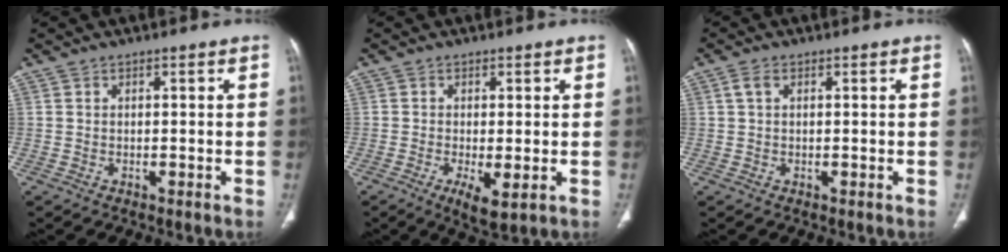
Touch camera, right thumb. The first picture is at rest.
{"total": 5.0, "force": [-1.5, 1.6, 4.5], "torque": [-0.082, -0.015, -0.022]}
{"total": 1.7, "force": [0.6, 0.9, 1.2], "torque": [-0.031, 0.008, 0.013]}